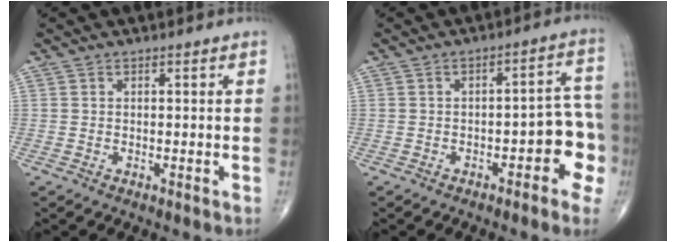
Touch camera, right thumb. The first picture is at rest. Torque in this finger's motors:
{"motor_torque": [1.13, 1.00, 0.65, -0.48, 0.17]}